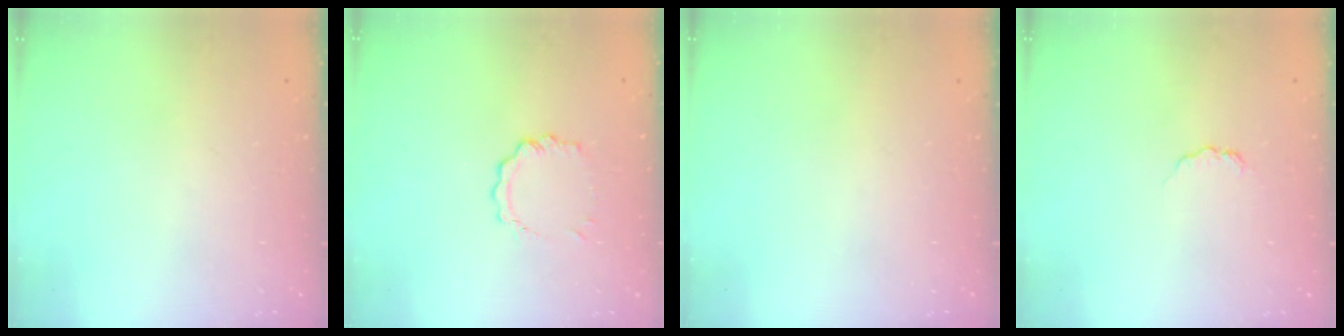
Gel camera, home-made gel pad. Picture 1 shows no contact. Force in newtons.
{"total": 4.0, "press": 4.0, "slide": 0.4}
{"total": 0.0}
{"total": 3.7, "press": 3.7, "slide": 0.5}